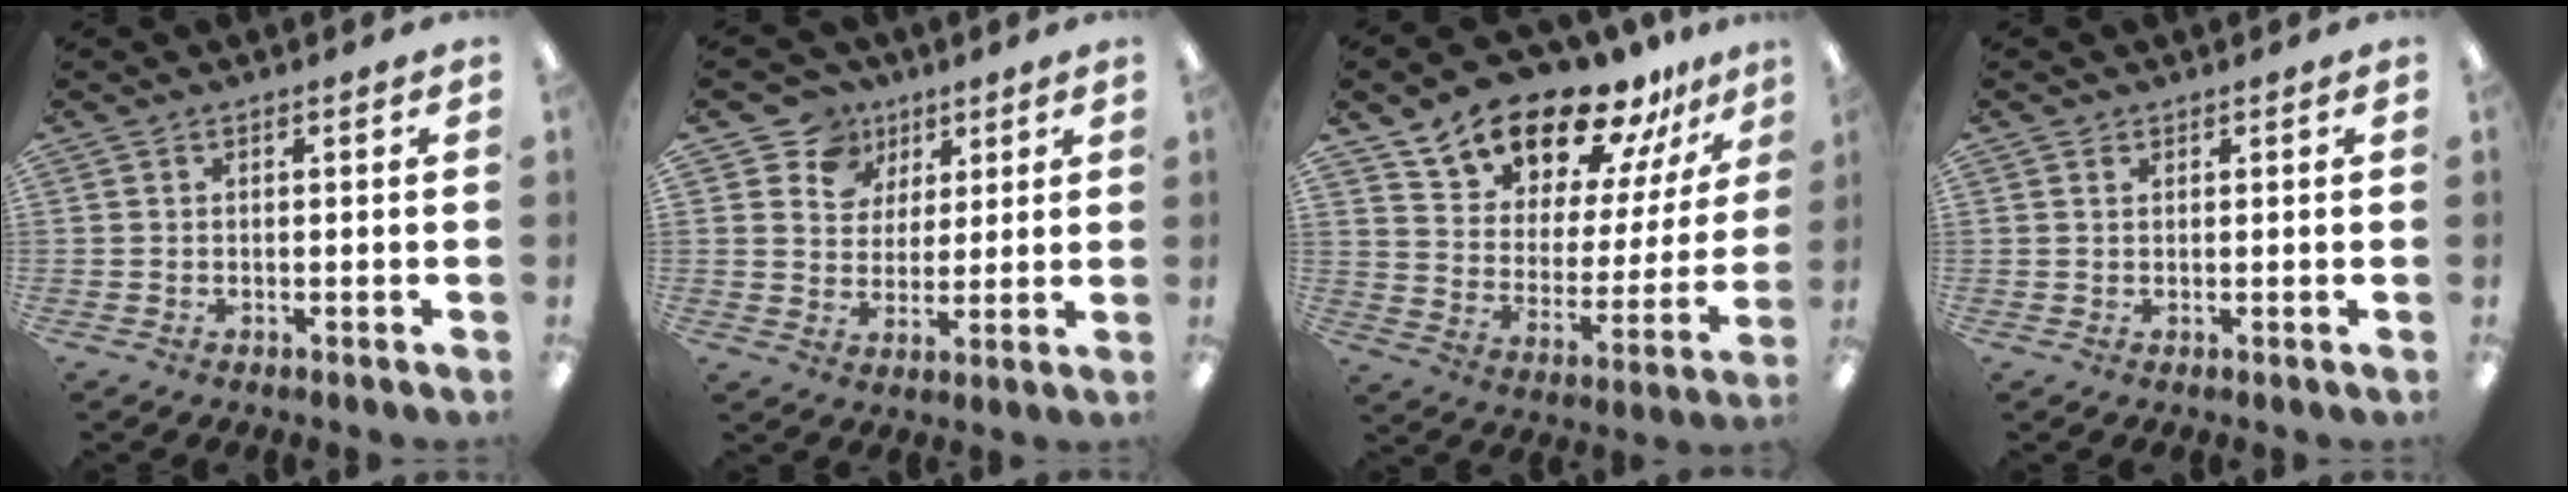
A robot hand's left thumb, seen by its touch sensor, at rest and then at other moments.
{"total": 8.9, "force": [4.9, 7.3, 0.8], "torque": [-0.027, -0.039, 0.092]}
{"total": 18.0, "force": [15.5, 7.5, 5.3], "torque": [-0.103, -0.125, 0.275]}
{"total": 0.7, "force": [0.5, 0.5, 0.2], "torque": [-0.005, 0.001, 0.010]}